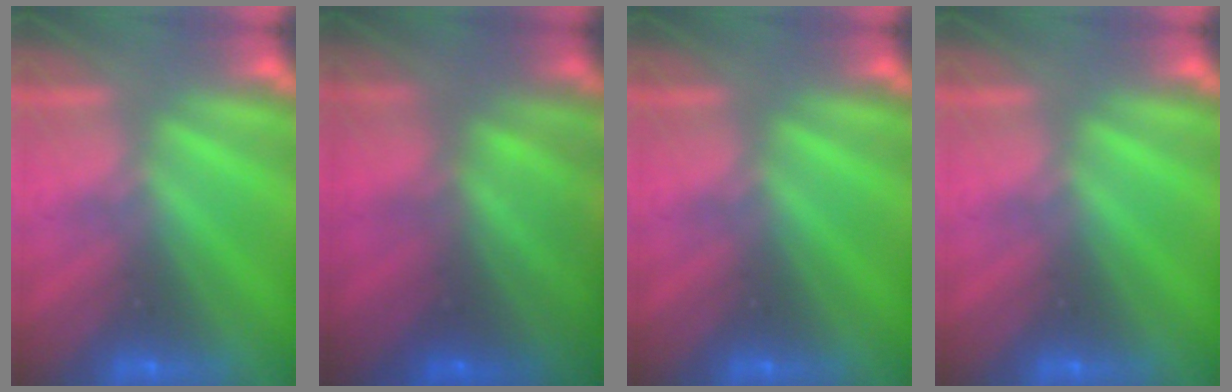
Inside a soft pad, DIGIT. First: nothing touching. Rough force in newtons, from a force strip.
{"total": 7.1}
{"total": 0.0}
{"total": 0.0}